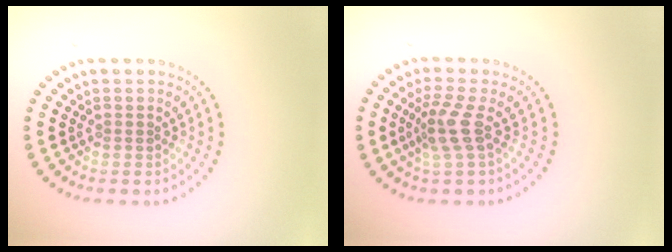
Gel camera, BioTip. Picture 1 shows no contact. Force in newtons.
{"total": 2.9, "press": 2.1, "slide": 1.9}